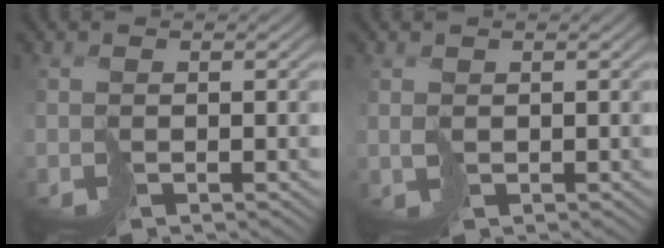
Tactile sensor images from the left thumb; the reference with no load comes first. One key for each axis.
{"total": 0.7, "fx": 0.3, "fy": 0.7, "fz": 0.1, "tx": -0.006, "ty": -0.005, "tz": 0.008}